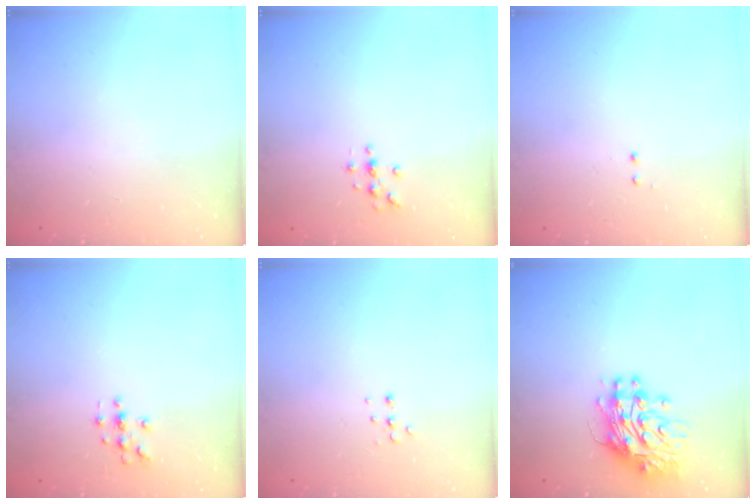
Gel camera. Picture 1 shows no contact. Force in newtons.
{"total": 3.0, "press": 3.0, "slide": 0.3}
{"total": 0.5, "press": 0.5, "slide": 0.3}
{"total": 3.0, "press": 3.0, "slide": 0.3}
{"total": 3.8, "press": 3.7, "slide": 0.9}
{"total": 12.0, "press": 11.9, "slide": 1.1}